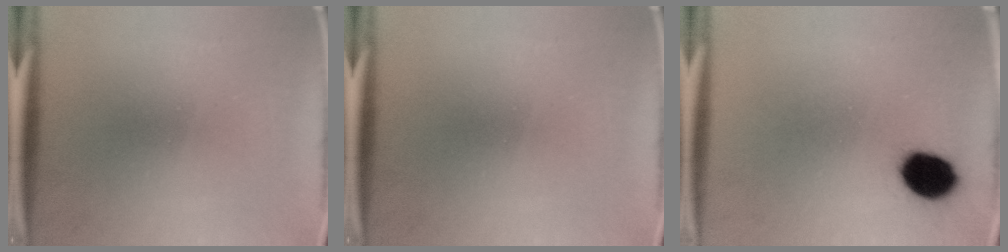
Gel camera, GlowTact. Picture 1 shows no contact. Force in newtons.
{"total": 0.0}
{"total": 9.1}